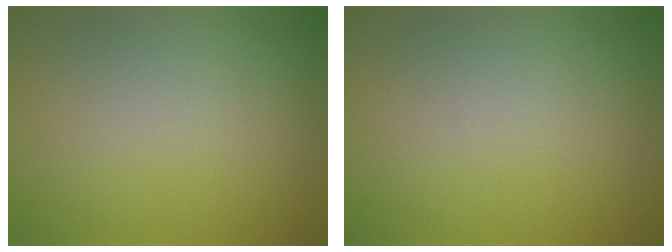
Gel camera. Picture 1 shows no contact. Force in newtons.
{"total": 0.0}